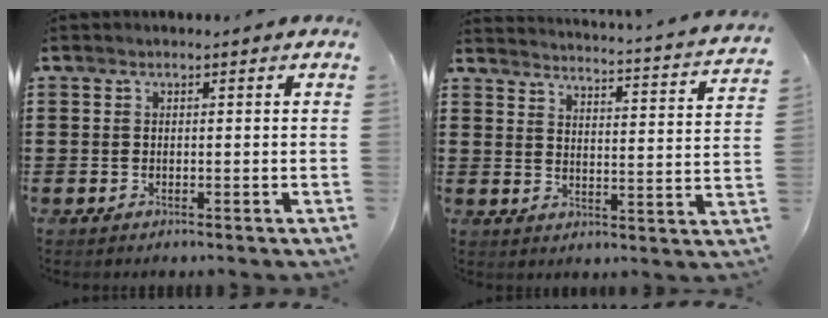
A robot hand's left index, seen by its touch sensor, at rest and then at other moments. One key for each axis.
{"total": 2.9, "fx": 2.7, "fy": -0.8, "fz": 0.6, "tx": -0.022, "ty": -0.037, "tz": 0.036}